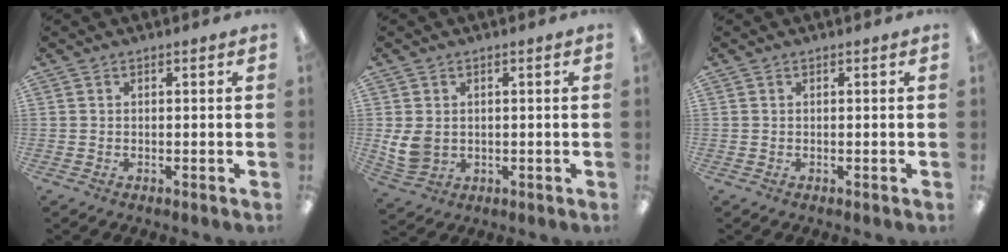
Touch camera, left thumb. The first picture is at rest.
{"total": 6.0, "force": [0.8, 4.7, 3.6], "torque": [-0.071, 0.005, 0.019]}
{"total": 0.0}